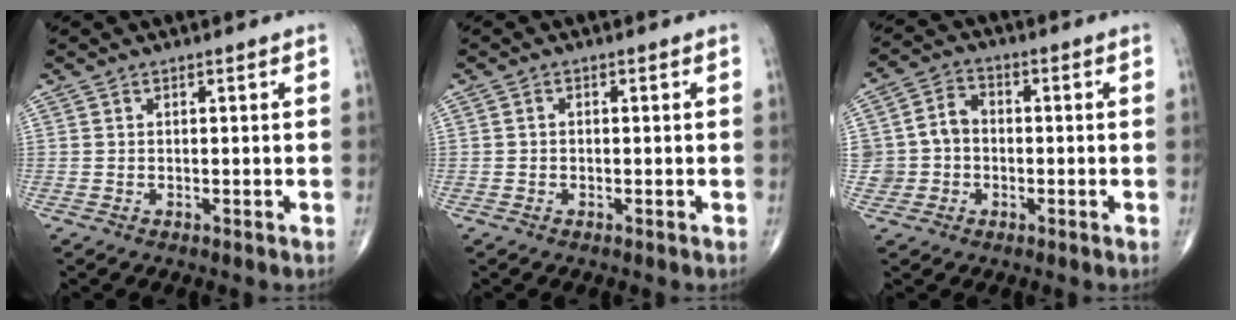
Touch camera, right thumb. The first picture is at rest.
{"total": 0.6, "force": [-0.1, 0.5, 0.3], "torque": [-0.003, 0.002, -0.006]}
{"total": 6.8, "force": [-0.8, 6.1, 2.9], "torque": [-0.034, 0.027, -0.019]}